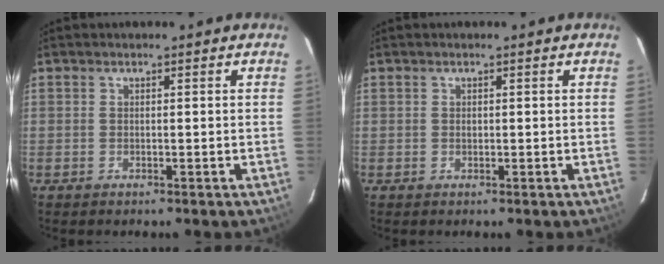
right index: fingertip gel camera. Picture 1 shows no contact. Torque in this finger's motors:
{"motor_torque": [0.30, 0.21, 0.06, 0.02]}